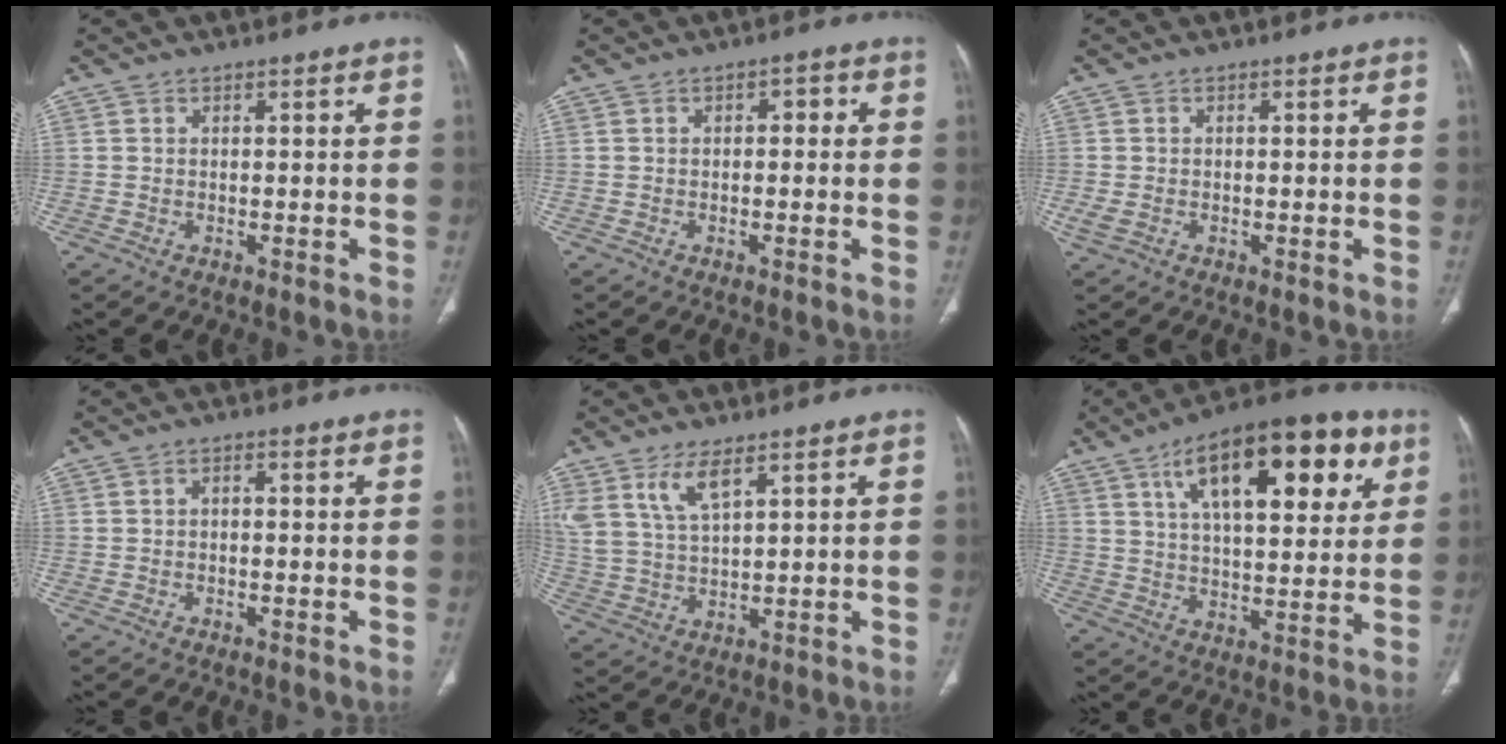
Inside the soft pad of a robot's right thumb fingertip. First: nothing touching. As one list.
[{"total": 2.0, "force": [0.2, 1.2, 1.6], "torque": [-0.013, 0.006, -0.004]}, {"total": 2.1, "force": [-0.5, 1.3, 1.6], "torque": [-0.041, 0.004, -0.006]}, {"total": 1.1, "force": [-0.1, 0.7, 0.8], "torque": [-0.010, 0.006, -0.005]}, {"total": 7.2, "force": [4.4, 2.4, 5.2], "torque": [-0.110, -0.017, 0.099]}, {"total": 23.2, "force": [9.9, 9.8, 18.5], "torque": [-0.251, -0.007, 0.152]}]